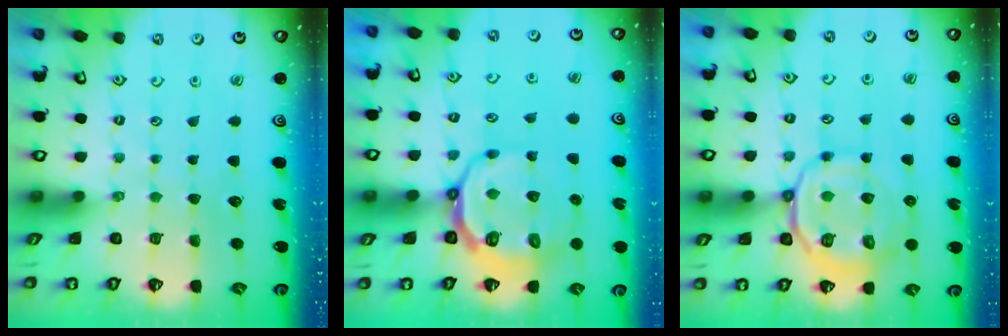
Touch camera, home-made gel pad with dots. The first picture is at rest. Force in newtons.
{"total": 10.8, "press": 10.3, "slide": 3.0}
{"total": 12.0, "press": 11.9, "slide": 1.8}